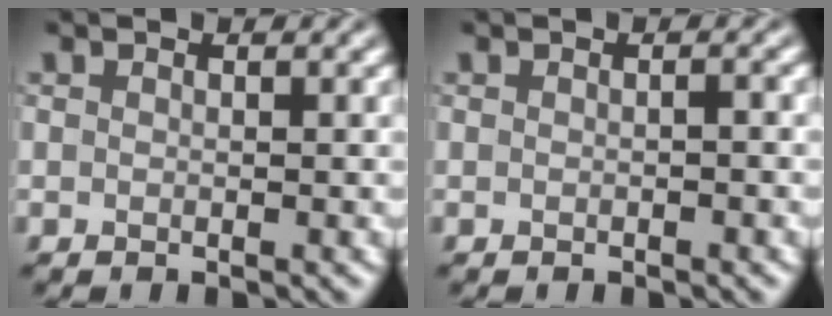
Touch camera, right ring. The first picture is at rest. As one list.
[{"total": 0.5, "force": [-0.1, 0.1, 0.5], "torque": [-0.009, 0.004, 0.000]}]